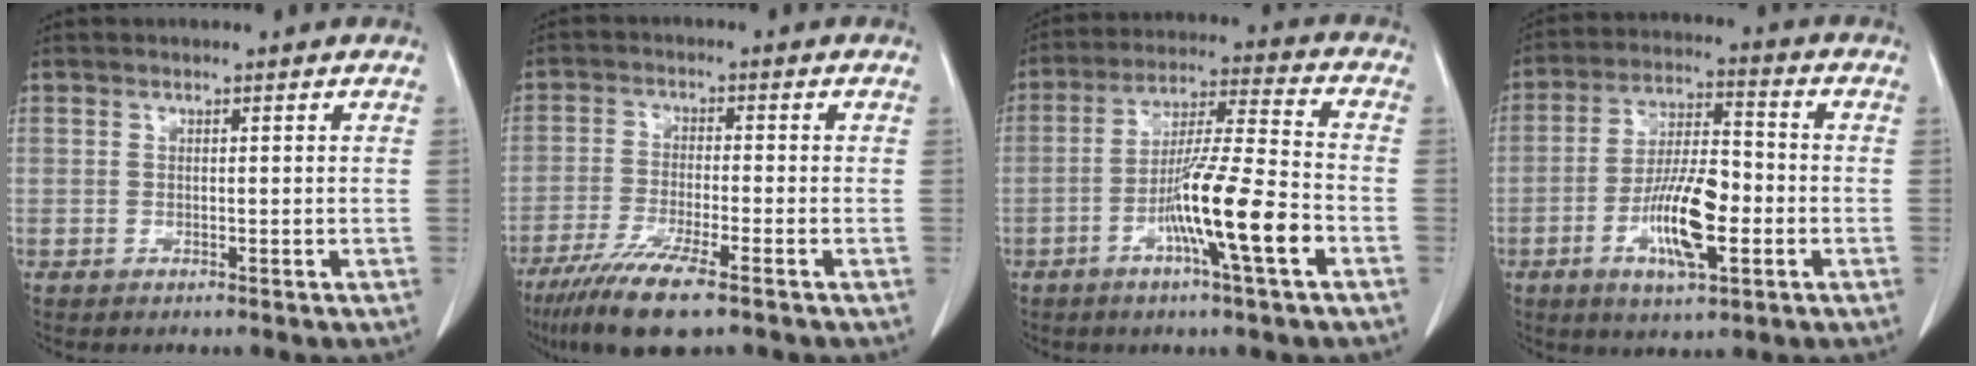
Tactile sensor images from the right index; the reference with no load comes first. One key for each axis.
{"total": 9.2, "fx": -6.2, "fy": 0.8, "fz": 6.7, "tx": -0.125, "ty": -0.025, "tz": -0.108}
{"total": 12.9, "fx": -4.9, "fy": -0.2, "fz": 11.9, "tx": -0.214, "ty": -0.004, "tz": -0.089}
{"total": 11.7, "fx": -3.5, "fy": 3.1, "fz": 10.7, "tx": -0.206, "ty": -0.001, "tz": -0.061}